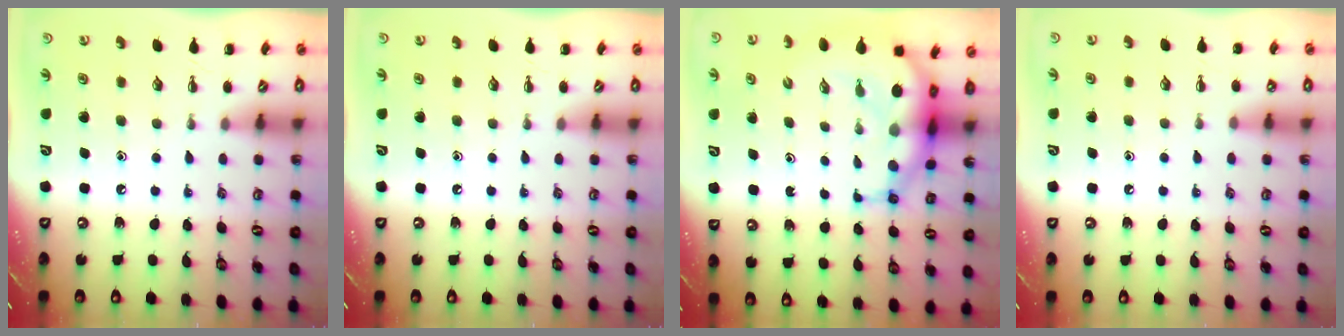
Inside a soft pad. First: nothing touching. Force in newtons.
{"total": 0.0}
{"total": 10.6, "press": 10.1, "slide": 3.1}
{"total": 3.4, "press": 3.2, "slide": 1.2}